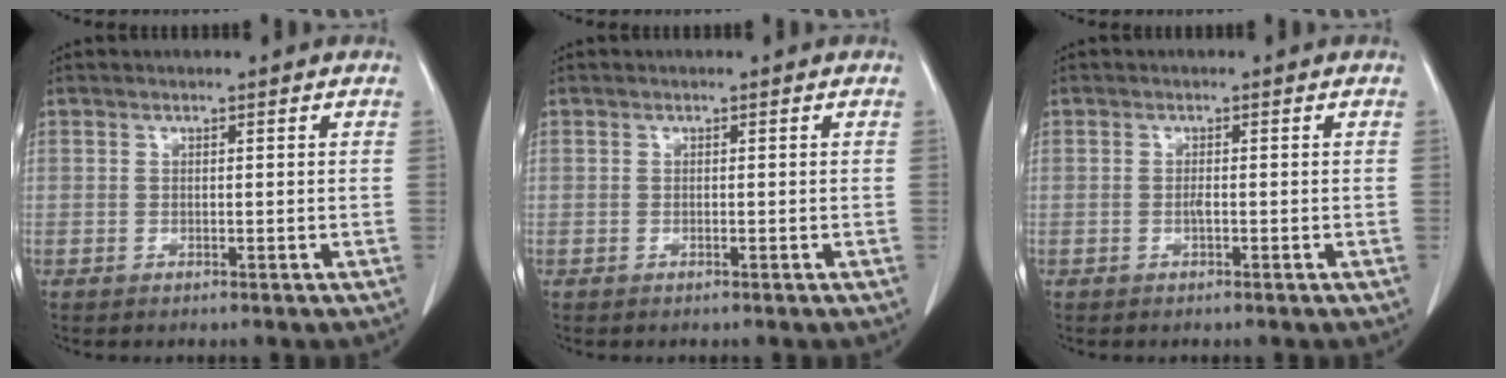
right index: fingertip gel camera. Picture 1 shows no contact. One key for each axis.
{"total": 0.0}
{"total": 0.7, "fx": -0.2, "fy": 0.0, "fz": 0.6, "tx": -0.015, "ty": 0.000, "tz": -0.005}